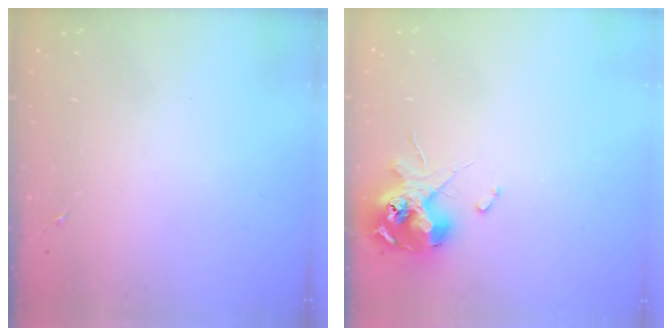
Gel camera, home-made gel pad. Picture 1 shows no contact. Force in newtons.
{"total": 12.0, "press": 11.8, "slide": 1.6}